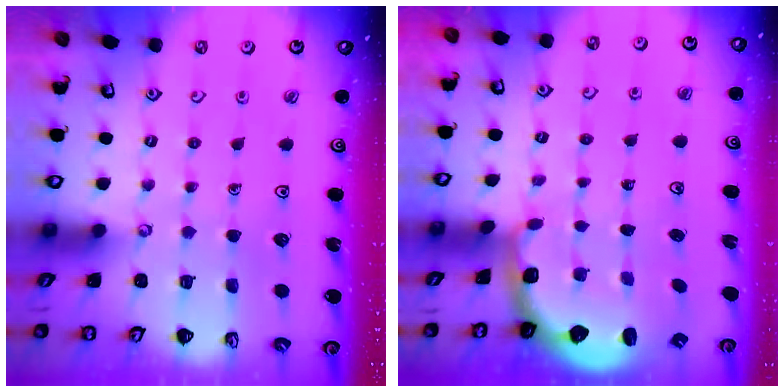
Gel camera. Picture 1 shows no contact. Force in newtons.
{"total": 2.6, "press": 2.1, "slide": 1.7}